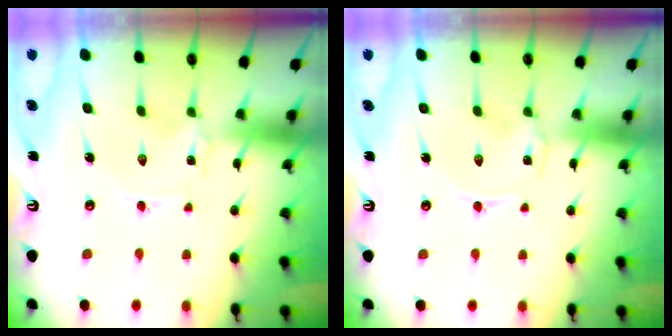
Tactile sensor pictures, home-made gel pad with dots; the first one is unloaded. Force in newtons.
{"total": 0.6, "press": 0.6, "slide": 0.2}